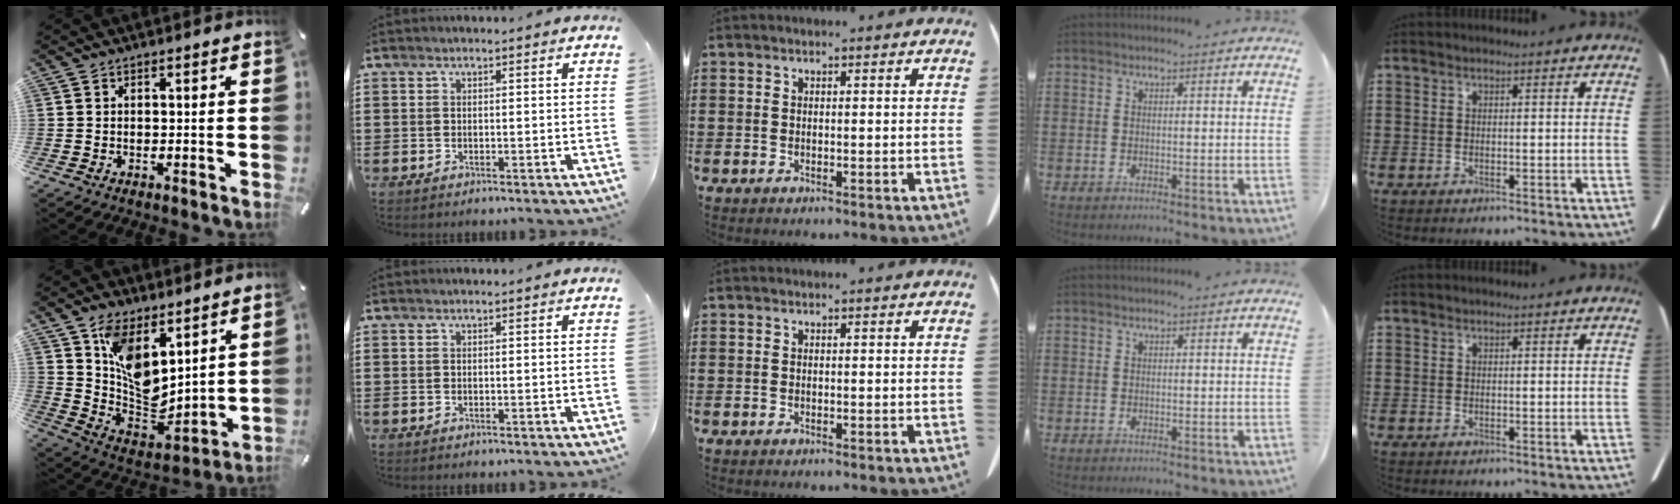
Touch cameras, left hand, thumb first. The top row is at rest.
{"thumb": {"total": 11.9, "force": [5.4, 7.8, 7.2], "torque": [-0.135, -0.046, 0.112]}}